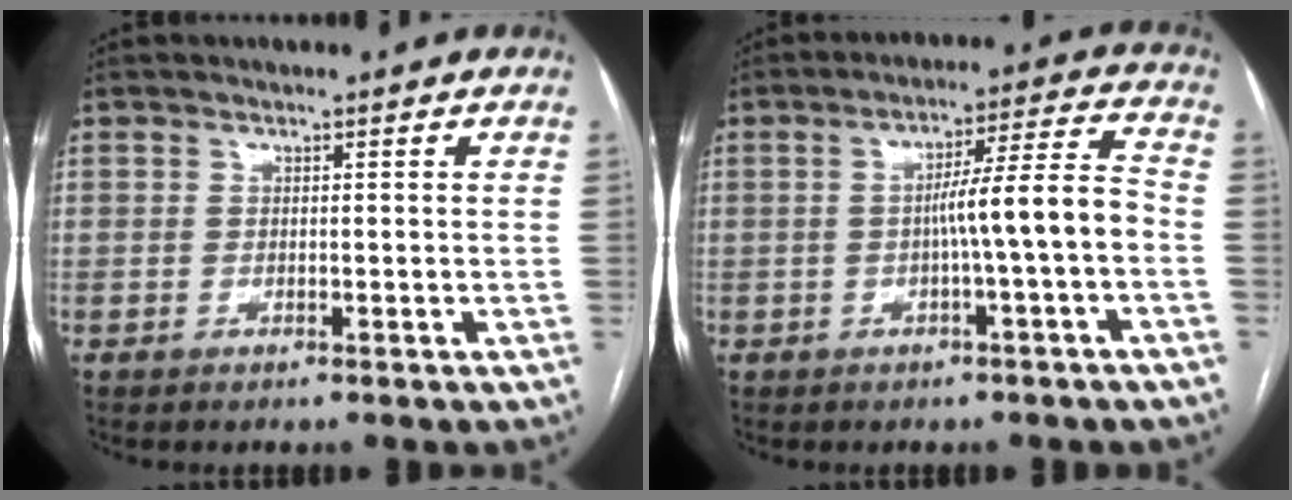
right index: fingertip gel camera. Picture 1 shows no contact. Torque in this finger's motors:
{"motor_torque": [1.29, -0.08, 0.66, 0.13]}